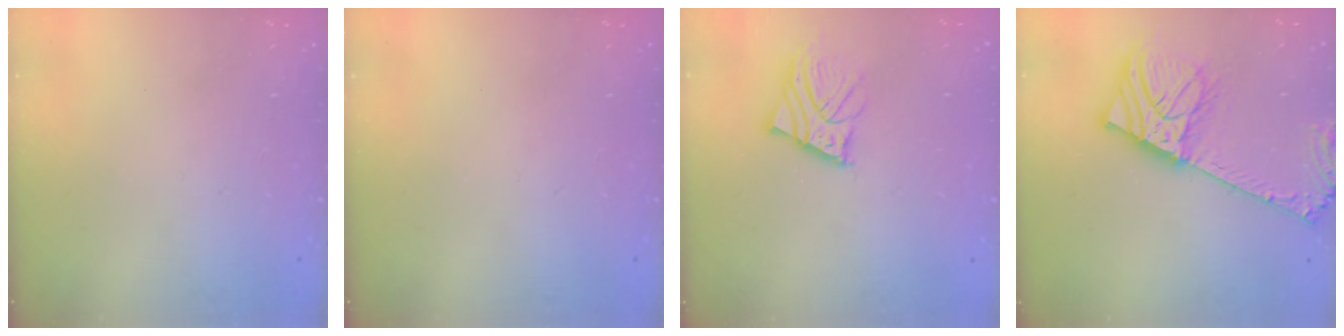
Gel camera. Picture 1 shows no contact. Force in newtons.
{"total": 0.0}
{"total": 6.6, "press": 6.6, "slide": 0.7}
{"total": 10.9, "press": 10.6, "slide": 2.2}